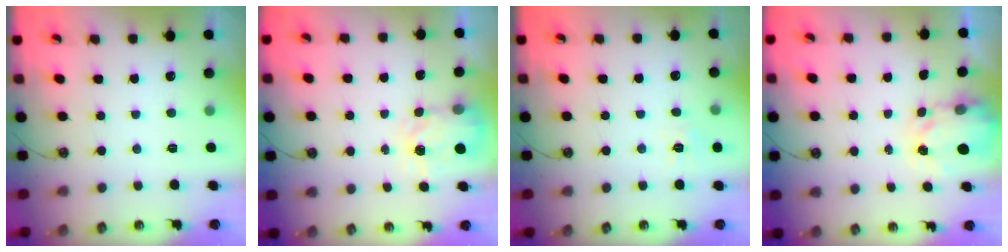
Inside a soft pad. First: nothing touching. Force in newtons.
{"total": 3.9, "press": 3.8, "slide": 0.7}
{"total": 6.5, "press": 6.4, "slide": 0.7}
{"total": 3.5, "press": 3.4, "slide": 0.6}